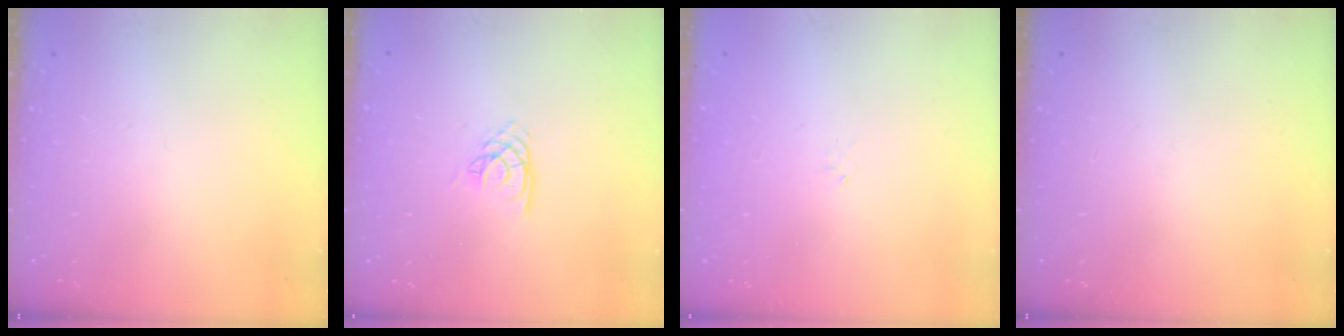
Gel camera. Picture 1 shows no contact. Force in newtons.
{"total": 2.7, "press": 2.7, "slide": 0.1}
{"total": 1.2, "press": 1.2, "slide": 0.4}
{"total": 0.0}